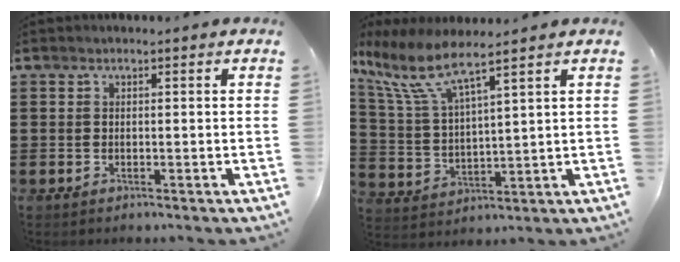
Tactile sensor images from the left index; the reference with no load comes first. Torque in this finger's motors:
{"motor_torque": [2.14, 0.00, 0.28, 0.21]}